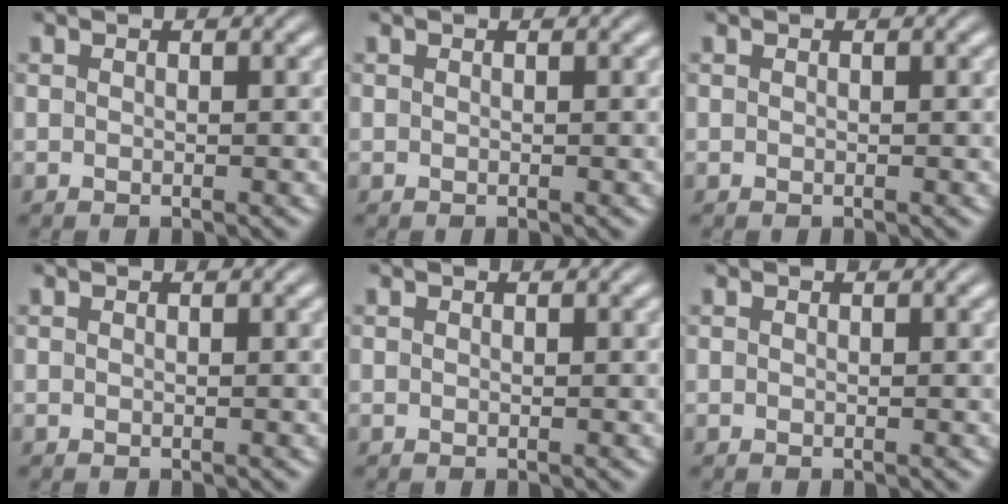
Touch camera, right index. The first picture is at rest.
{"total": 0.0}
{"total": 0.0}
{"total": 0.0}
{"total": 0.0}
{"total": 0.0}